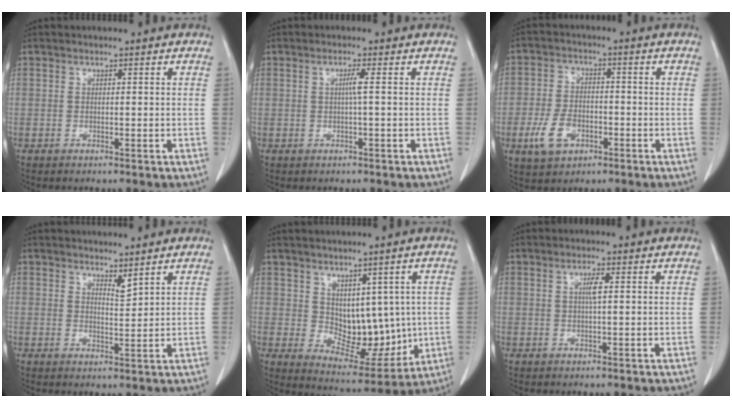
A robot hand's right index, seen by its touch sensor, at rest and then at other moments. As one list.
[{"total": 1.6, "force": [0.0, -0.7, 1.5], "torque": [-0.029, 0.000, 0.000]}, {"total": 6.9, "force": [-2.8, 4.5, 4.5], "torque": [-0.097, 0.003, -0.044]}, {"total": 2.0, "force": [1.8, -0.1, 0.9], "torque": [-0.020, -0.013, 0.036]}, {"total": 9.7, "force": [1.0, 6.1, 7.4], "torque": [-0.091, 0.004, 0.043]}, {"total": 1.9, "force": [0.4, -0.1, 1.9], "torque": [-0.038, 0.001, 0.006]}]